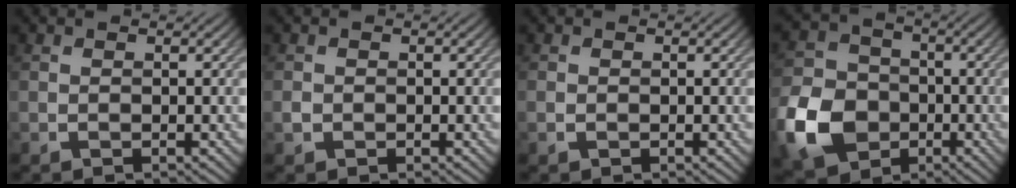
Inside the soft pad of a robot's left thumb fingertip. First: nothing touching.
{"total": 0.8, "force": [-0.3, 0.7, 0.2], "torque": [-0.005, -0.004, -0.008]}
{"total": 0.8, "force": [-0.2, 0.6, 0.4], "torque": [-0.010, -0.005, -0.006]}
{"total": 11.3, "force": [-4.1, 8.9, 5.6], "torque": [-0.149, -0.018, -0.098]}